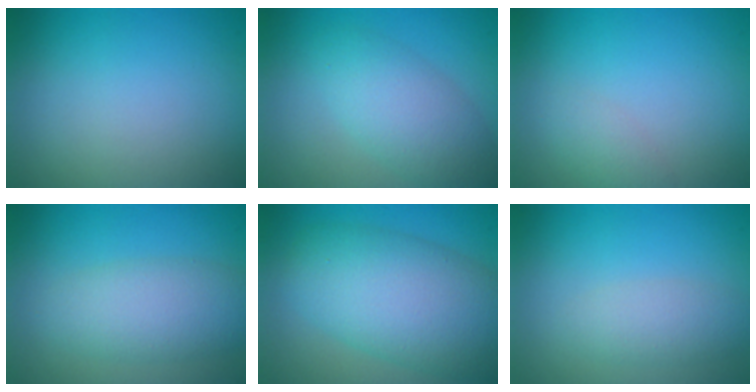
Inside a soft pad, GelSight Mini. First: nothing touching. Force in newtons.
{"total": 4.6, "press": 4.6, "slide": 0.0}
{"total": 1.5, "press": 1.5, "slide": 0.1}
{"total": 4.5, "press": 4.5, "slide": 0.4}
{"total": 9.7, "press": 9.7, "slide": 0.4}
{"total": 2.3, "press": 2.3, "slide": 0.1}